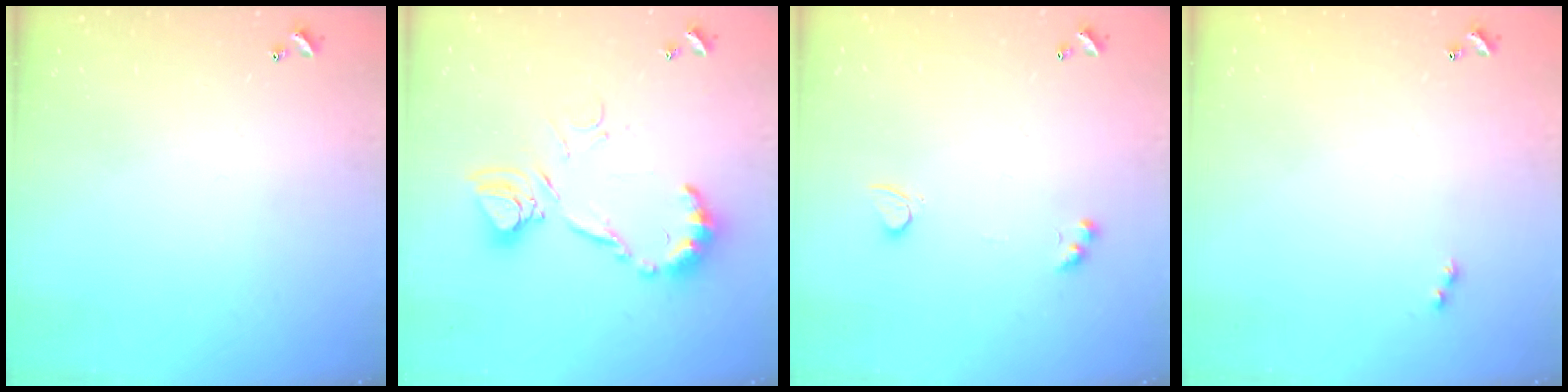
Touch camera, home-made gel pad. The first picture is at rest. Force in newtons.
{"total": 14.3, "press": 14.2, "slide": 1.2}
{"total": 2.9, "press": 2.6, "slide": 1.3}
{"total": 2.0, "press": 2.0, "slide": 0.4}